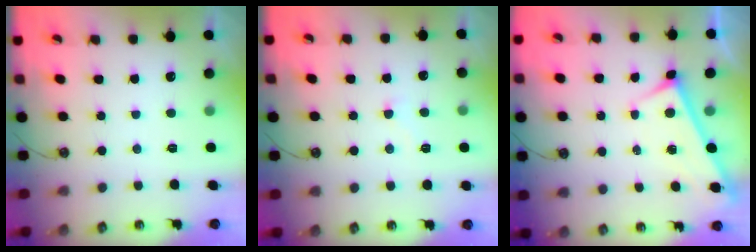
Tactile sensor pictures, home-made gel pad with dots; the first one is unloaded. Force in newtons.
{"total": 4.4, "press": 4.4, "slide": 0.3}
{"total": 3.3, "press": 3.3, "slide": 0.3}